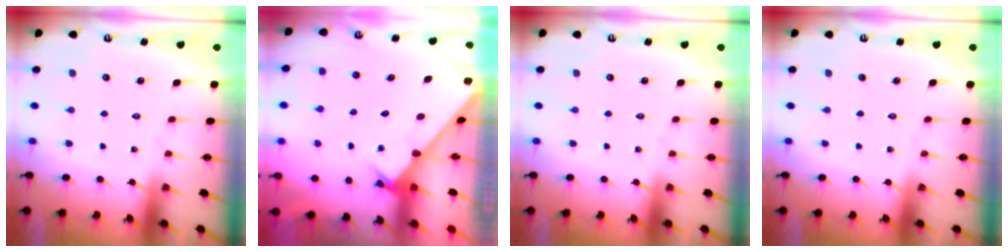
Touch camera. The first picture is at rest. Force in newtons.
{"total": 1.7, "press": 1.7, "slide": 0.1}
{"total": 0.0}
{"total": 0.0}